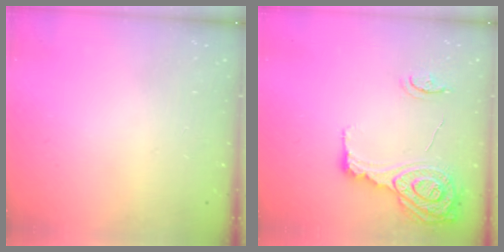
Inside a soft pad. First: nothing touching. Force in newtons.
{"total": 16.9, "press": 16.8, "slide": 1.4}